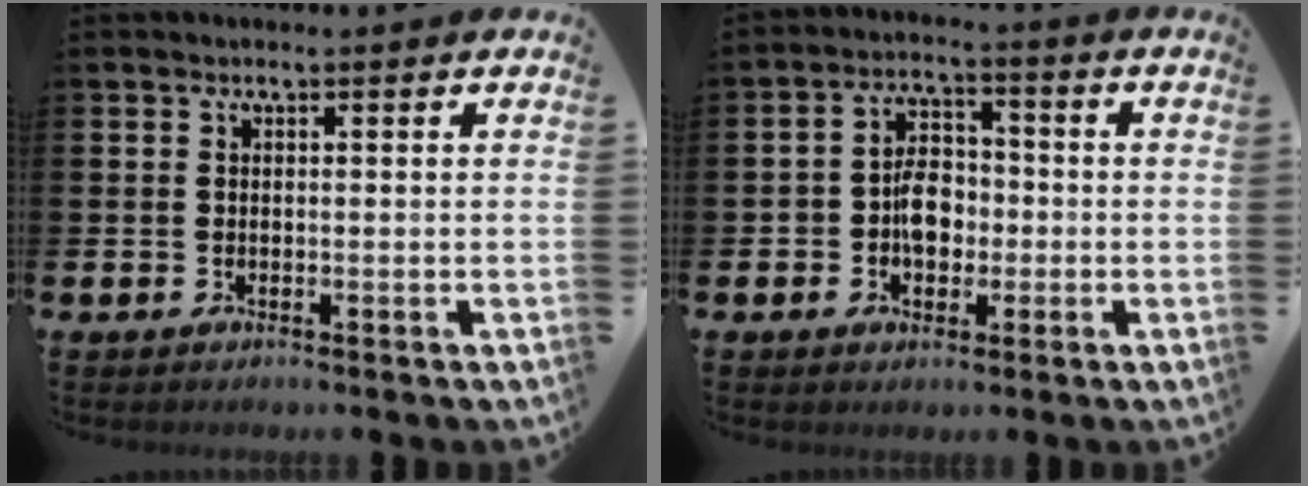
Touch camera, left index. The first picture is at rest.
{"total": 5.4, "force": [-0.8, 3.9, 3.6], "torque": [-0.061, 0.010, -0.020]}